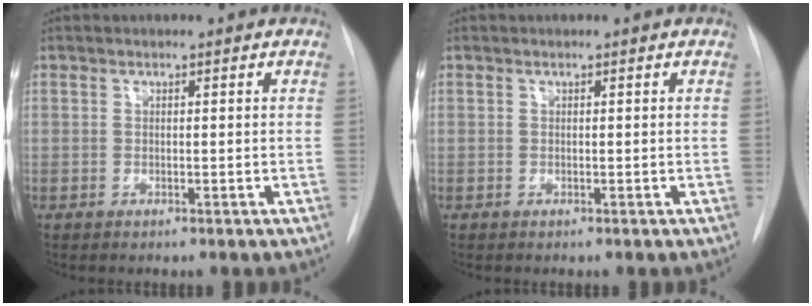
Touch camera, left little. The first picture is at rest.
{"total": 0.0}